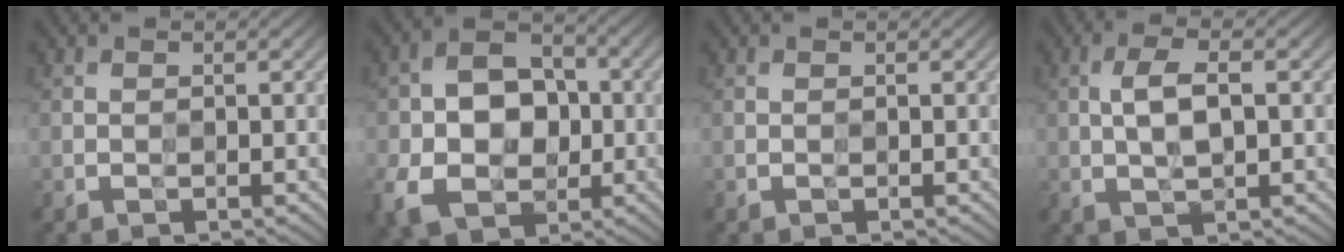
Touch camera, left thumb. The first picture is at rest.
{"total": 11.2, "force": [-2.1, 8.5, 7.0], "torque": [-0.141, -0.016, -0.047]}
{"total": 0.0}
{"total": 4.6, "force": [0.3, 1.9, 4.2], "torque": [-0.091, 0.004, 0.008]}